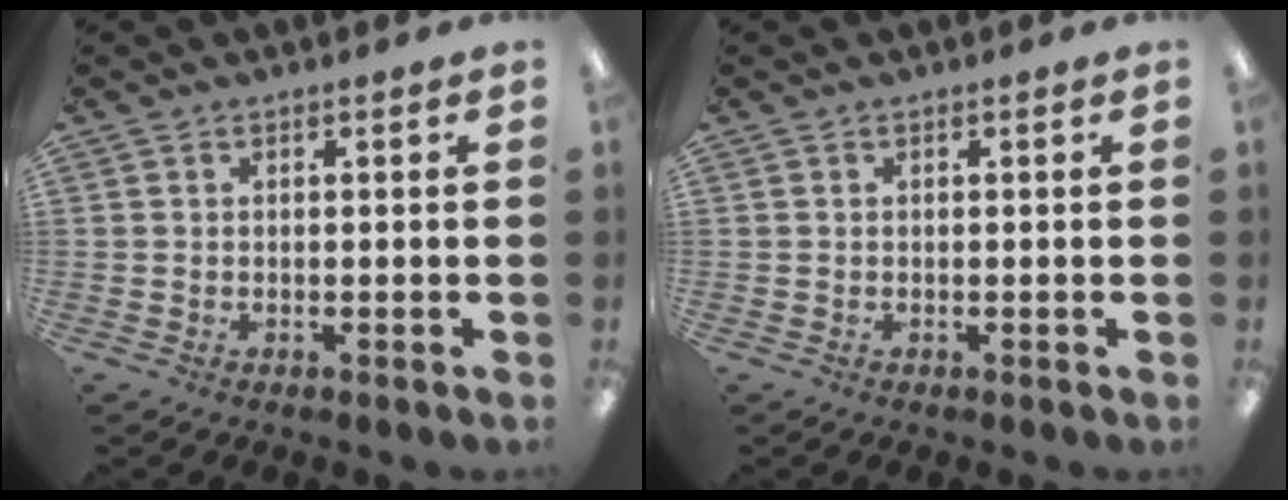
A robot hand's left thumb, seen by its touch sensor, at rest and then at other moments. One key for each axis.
{"total": 0.0}